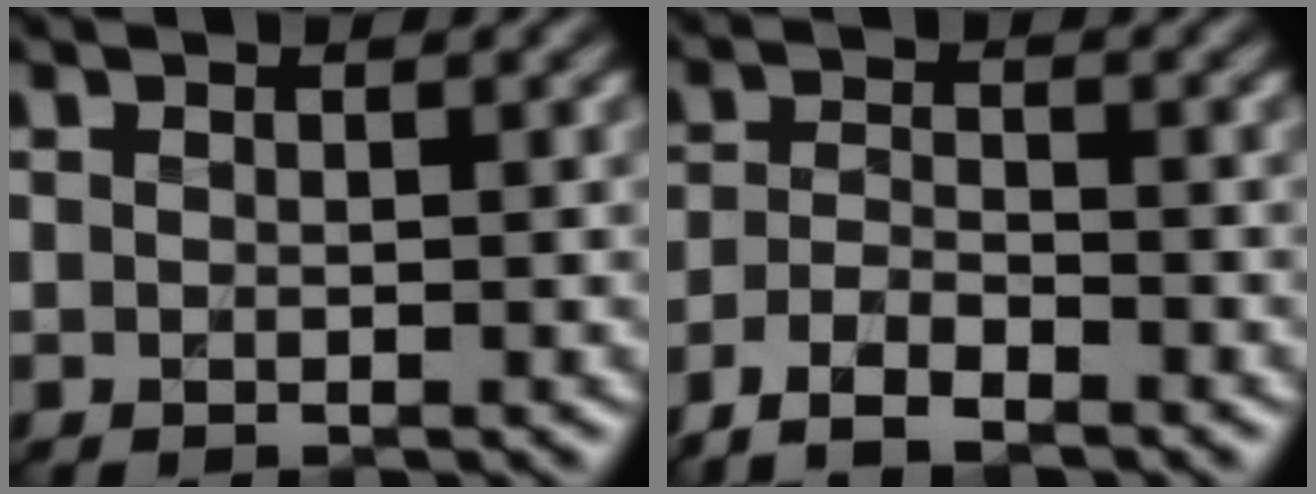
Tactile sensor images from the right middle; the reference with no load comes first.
{"total": 4.1, "force": [-3.2, 1.2, 2.3], "torque": [-0.047, -0.004, -0.068]}